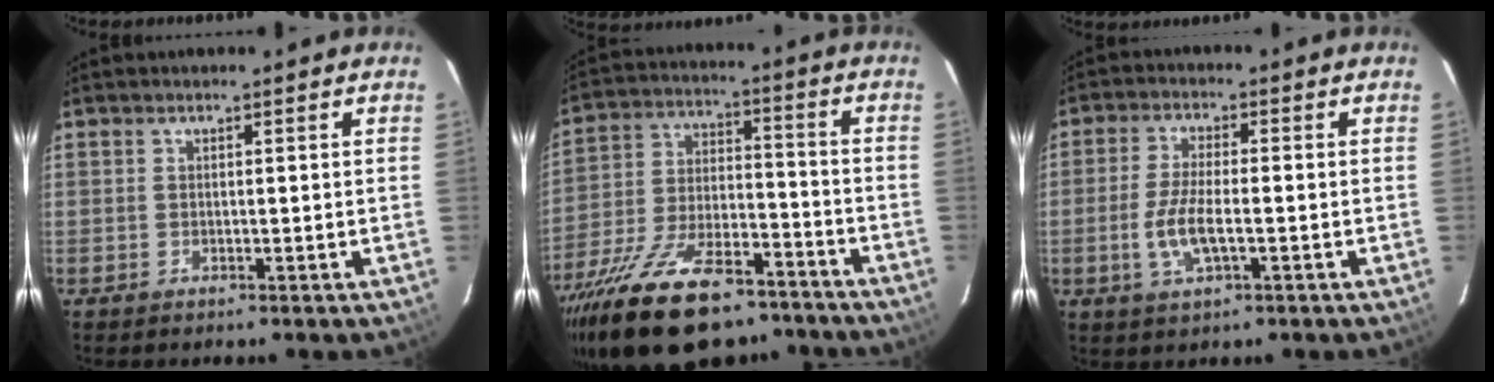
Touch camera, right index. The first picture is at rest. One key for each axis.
{"total": 24.7, "fx": -17.9, "fy": 10.1, "fz": 13.7, "tx": -0.268, "ty": -0.022, "tz": -0.277}
{"total": 7.0, "fx": -1.9, "fy": 2.3, "fz": 6.4, "tx": -0.134, "ty": -0.002, "tz": -0.038}